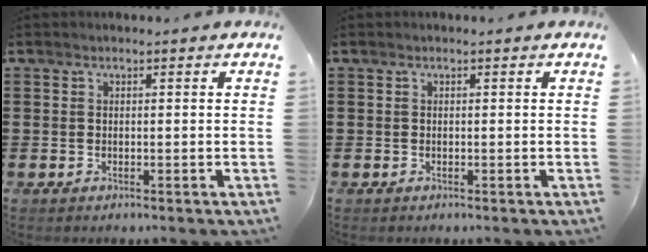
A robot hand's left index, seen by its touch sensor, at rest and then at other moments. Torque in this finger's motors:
{"motor_torque": [-0.02, -0.02, 0.00, 0.00]}